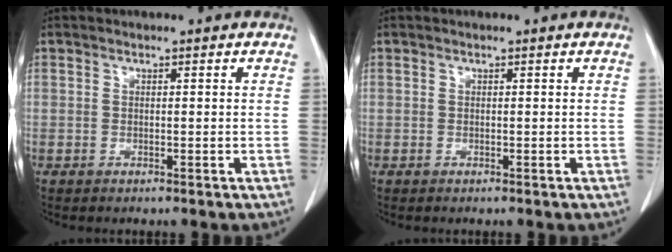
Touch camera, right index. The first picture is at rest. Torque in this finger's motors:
{"motor_torque": [0.00, 0.00, 0.00, 0.00]}